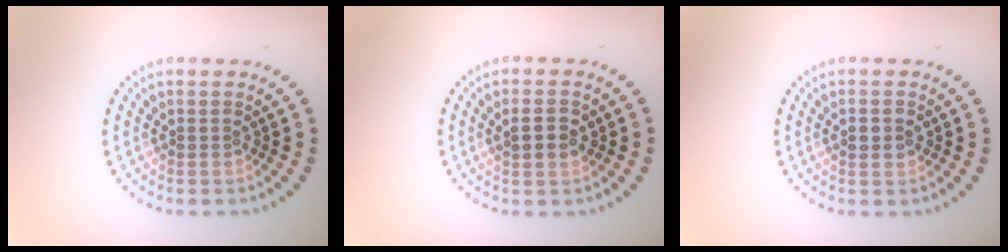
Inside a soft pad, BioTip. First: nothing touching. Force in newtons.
{"total": 2.4, "press": 2.4, "slide": 0.5}
{"total": 1.9, "press": 1.9, "slide": 0.1}